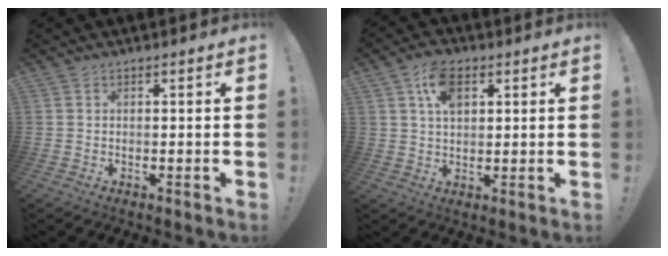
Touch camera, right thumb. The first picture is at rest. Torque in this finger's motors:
{"motor_torque": [0.60, 1.68, 0.33, -0.18, 0.03]}